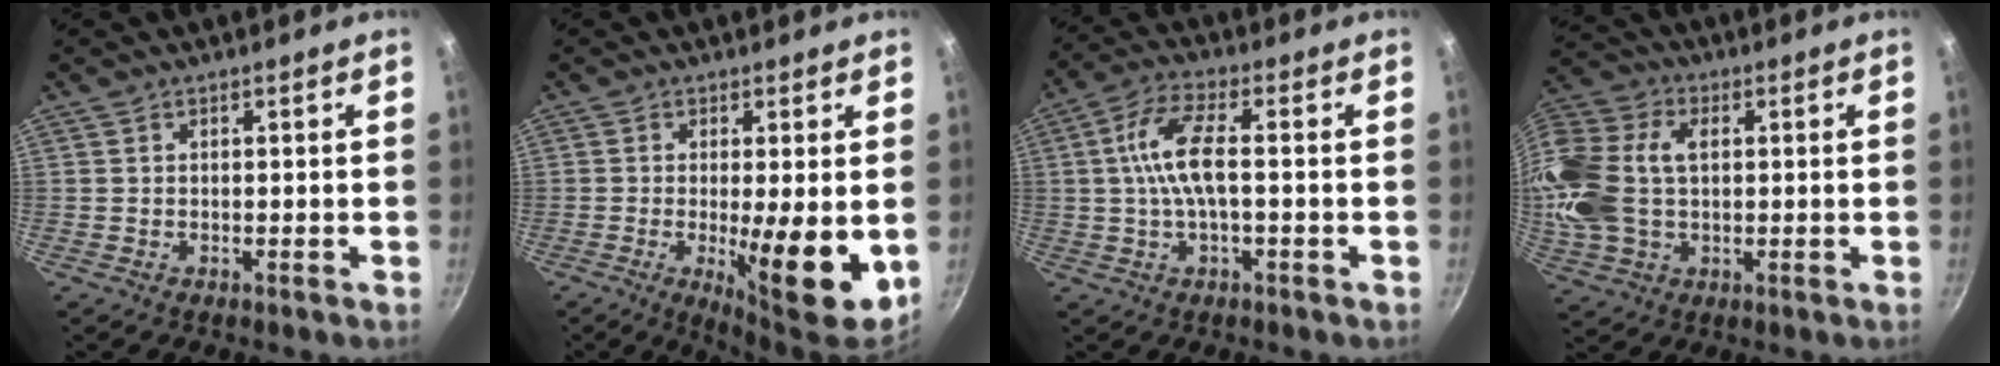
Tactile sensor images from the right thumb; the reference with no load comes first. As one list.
[{"total": 11.6, "force": [-1.4, 2.5, 11.3], "torque": [-0.158, -0.014, -0.012]}, {"total": 8.8, "force": [-0.1, 3.1, 8.2], "torque": [-0.171, 0.021, -0.011]}, {"total": 20.1, "force": [2.2, 13.9, 14.4], "torque": [-0.320, 0.032, 0.035]}]